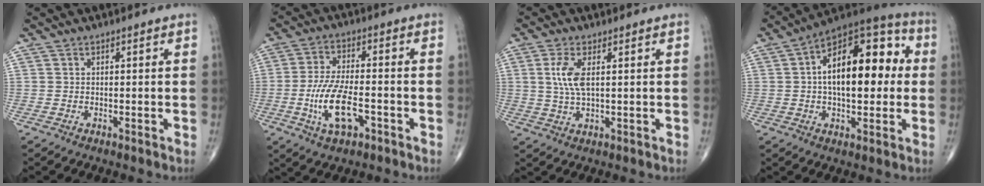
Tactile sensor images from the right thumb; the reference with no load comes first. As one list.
[{"total": 10.9, "force": [-3.5, 4.7, 9.2], "torque": [-0.186, 0.012, -0.063]}, {"total": 5.4, "force": [1.2, 1.8, 4.9], "torque": [-0.118, -0.004, 0.027]}, {"total": 20.1, "force": [1.9, 10.2, 17.2], "torque": [-0.237, 0.037, 0.019]}]